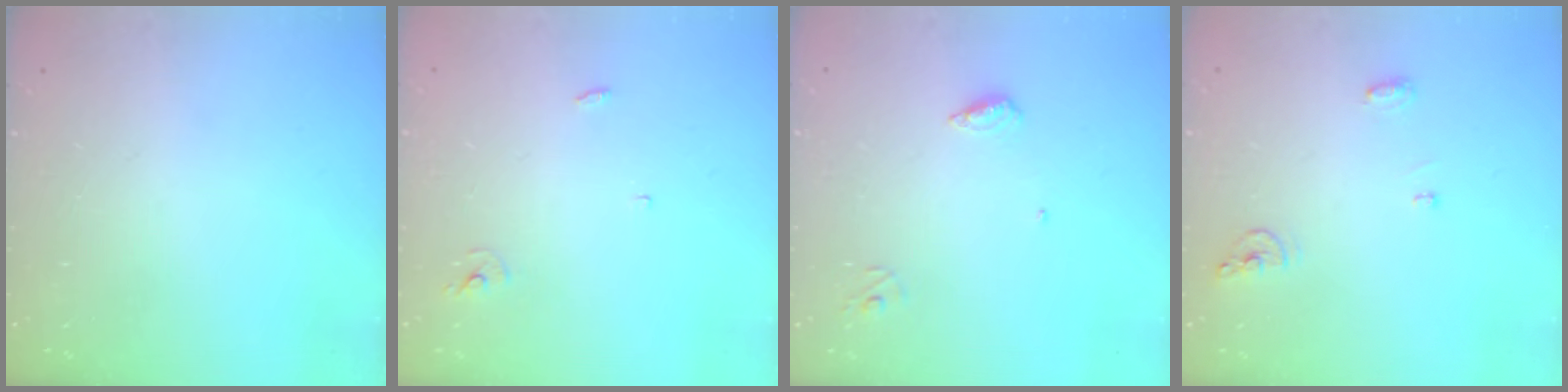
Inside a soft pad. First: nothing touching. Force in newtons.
{"total": 2.4, "press": 2.4, "slide": 0.1}
{"total": 5.3, "press": 5.3, "slide": 0.6}
{"total": 6.0, "press": 6.0, "slide": 0.2}